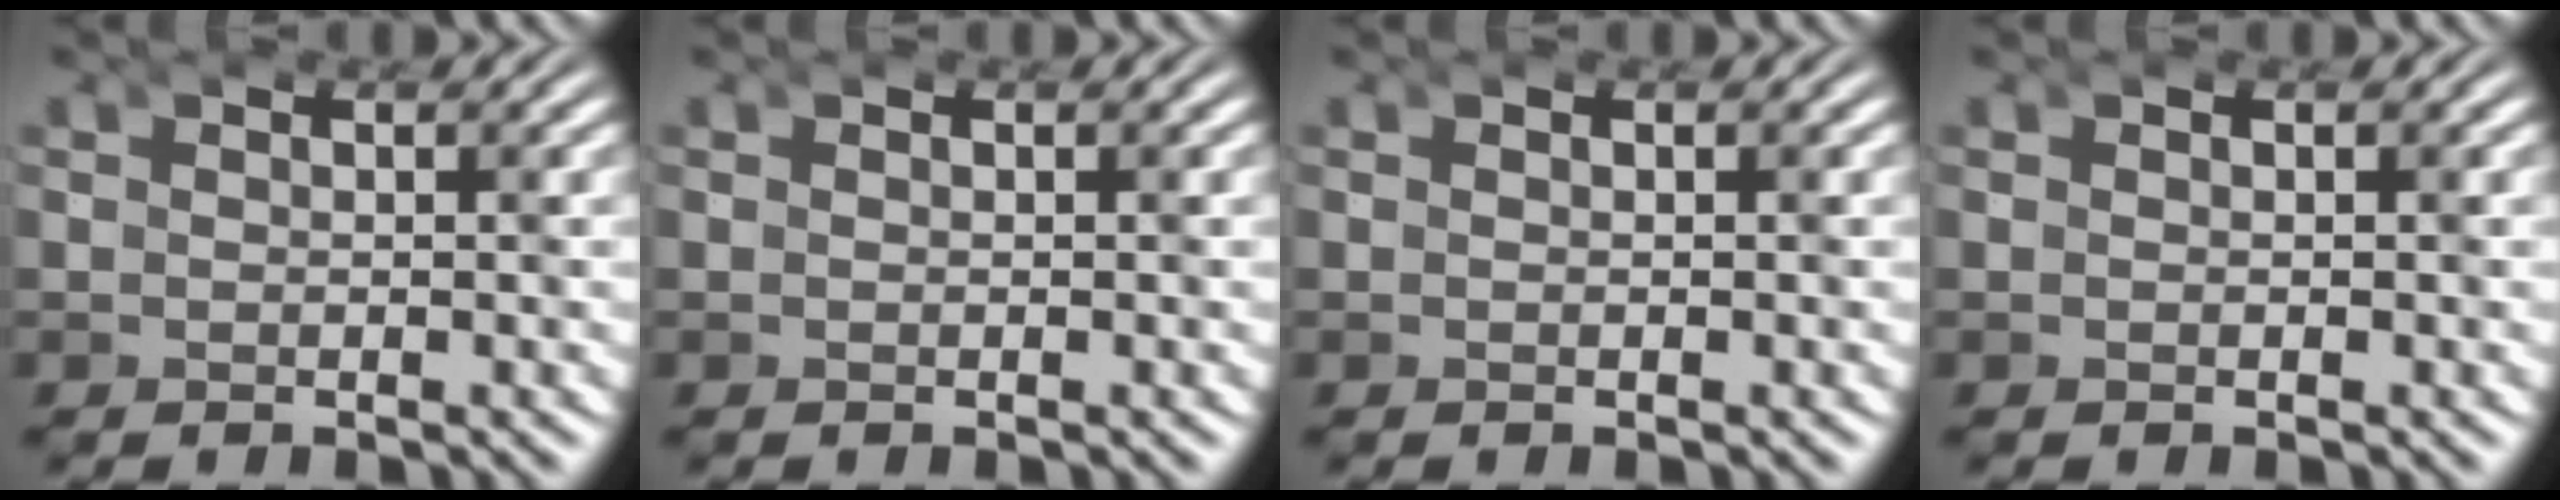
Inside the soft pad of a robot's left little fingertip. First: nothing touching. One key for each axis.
{"total": 0.0}
{"total": 0.0}
{"total": 0.0}